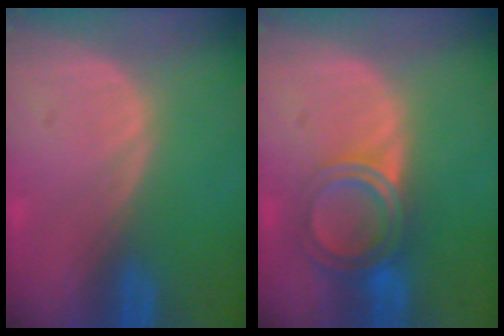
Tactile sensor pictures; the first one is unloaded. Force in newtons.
{"total": 6.2, "press": 5.2, "slide": 3.3}